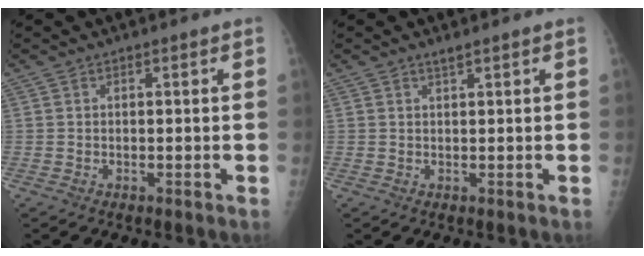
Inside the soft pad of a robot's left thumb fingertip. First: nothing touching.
{"total": 1.0, "force": [0.8, 0.0, 0.6], "torque": [-0.011, -0.003, 0.016]}